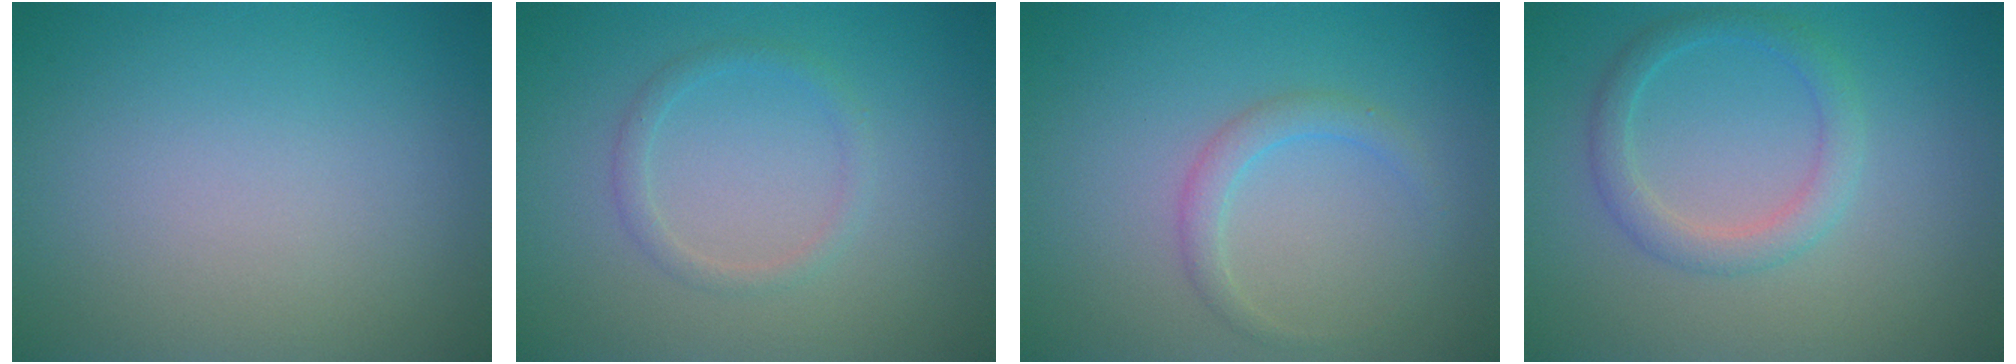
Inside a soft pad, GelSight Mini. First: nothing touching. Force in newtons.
{"total": 1.3, "press": 1.3, "slide": 0.1}
{"total": 1.7, "press": 1.7, "slide": 0.1}
{"total": 2.5, "press": 2.5, "slide": 0.1}